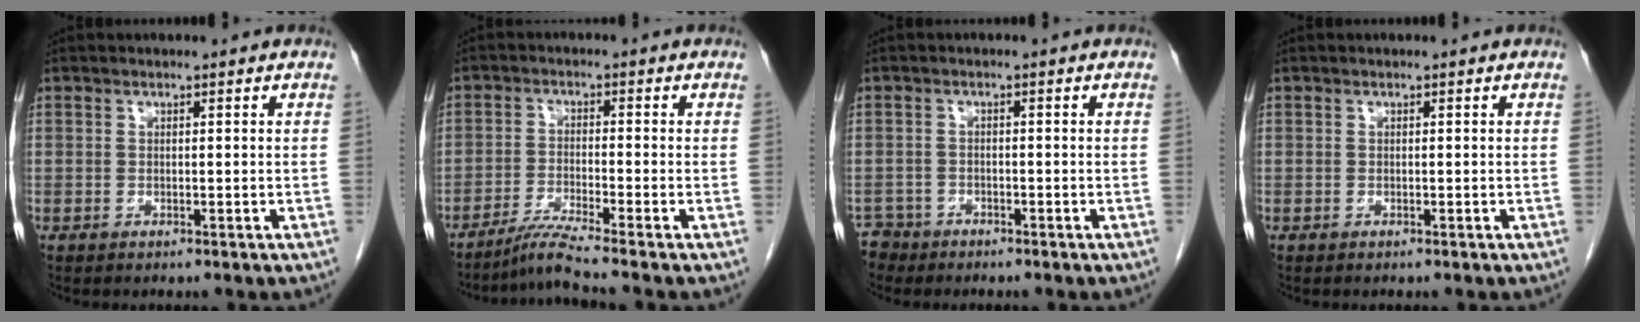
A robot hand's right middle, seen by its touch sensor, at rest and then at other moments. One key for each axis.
{"total": 4.7, "fx": -4.0, "fy": -1.9, "fz": 1.6, "tx": -0.035, "ty": -0.027, "tz": -0.079}
{"total": 2.6, "fx": -2.2, "fy": 1.1, "fz": -0.8, "tx": 0.014, "ty": 0.001, "tz": -0.042}
{"total": 0.0}